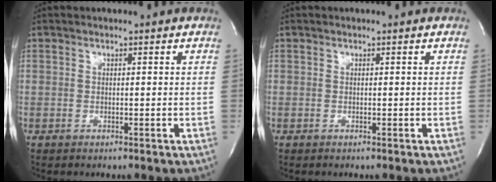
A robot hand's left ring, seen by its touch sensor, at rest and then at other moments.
{"total": 0.0}